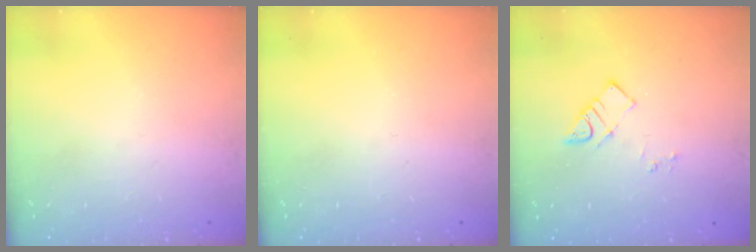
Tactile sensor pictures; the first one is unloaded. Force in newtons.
{"total": 0.0}
{"total": 3.4, "press": 3.4, "slide": 0.2}